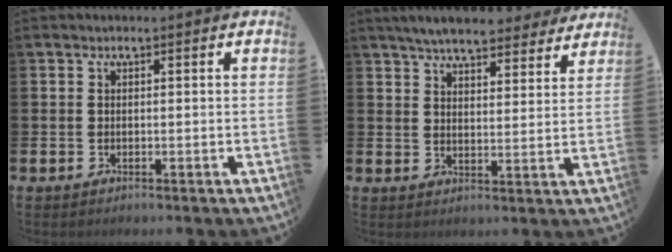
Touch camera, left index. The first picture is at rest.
{"total": 6.8, "force": [6.4, 1.1, 1.8], "torque": [-0.046, -0.033, 0.114]}